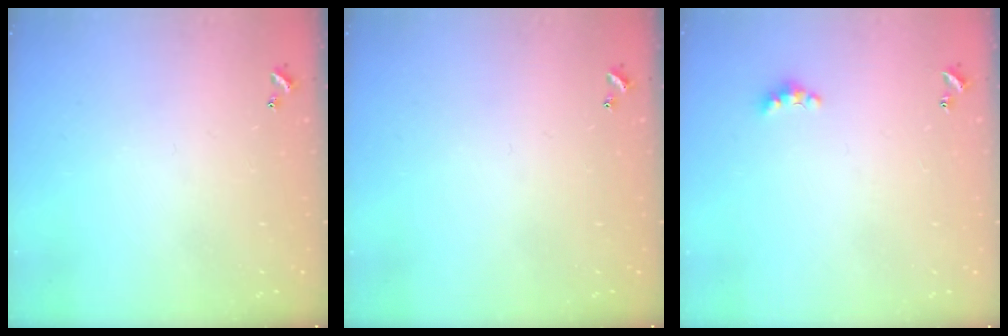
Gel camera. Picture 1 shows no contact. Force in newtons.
{"total": 0.0}
{"total": 2.8, "press": 2.8, "slide": 0.6}